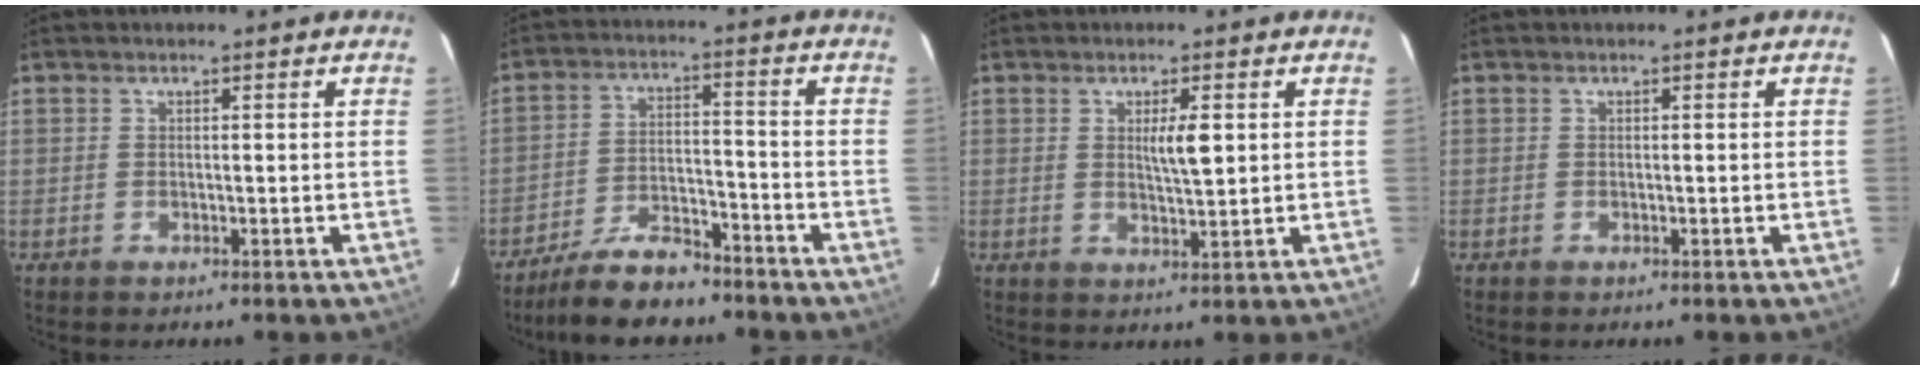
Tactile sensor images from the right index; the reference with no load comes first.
{"total": 9.3, "force": [-8.1, 2.4, 4.0], "torque": [-0.072, -0.003, -0.145]}
{"total": 3.7, "force": [0.9, 0.5, 3.6], "torque": [-0.059, -0.005, 0.015]}
{"total": 0.0}